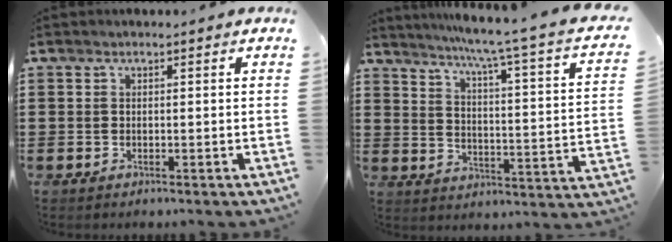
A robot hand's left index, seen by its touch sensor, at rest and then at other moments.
{"total": 5.3, "force": [3.8, -1.3, 3.5], "torque": [-0.082, -0.046, 0.050]}